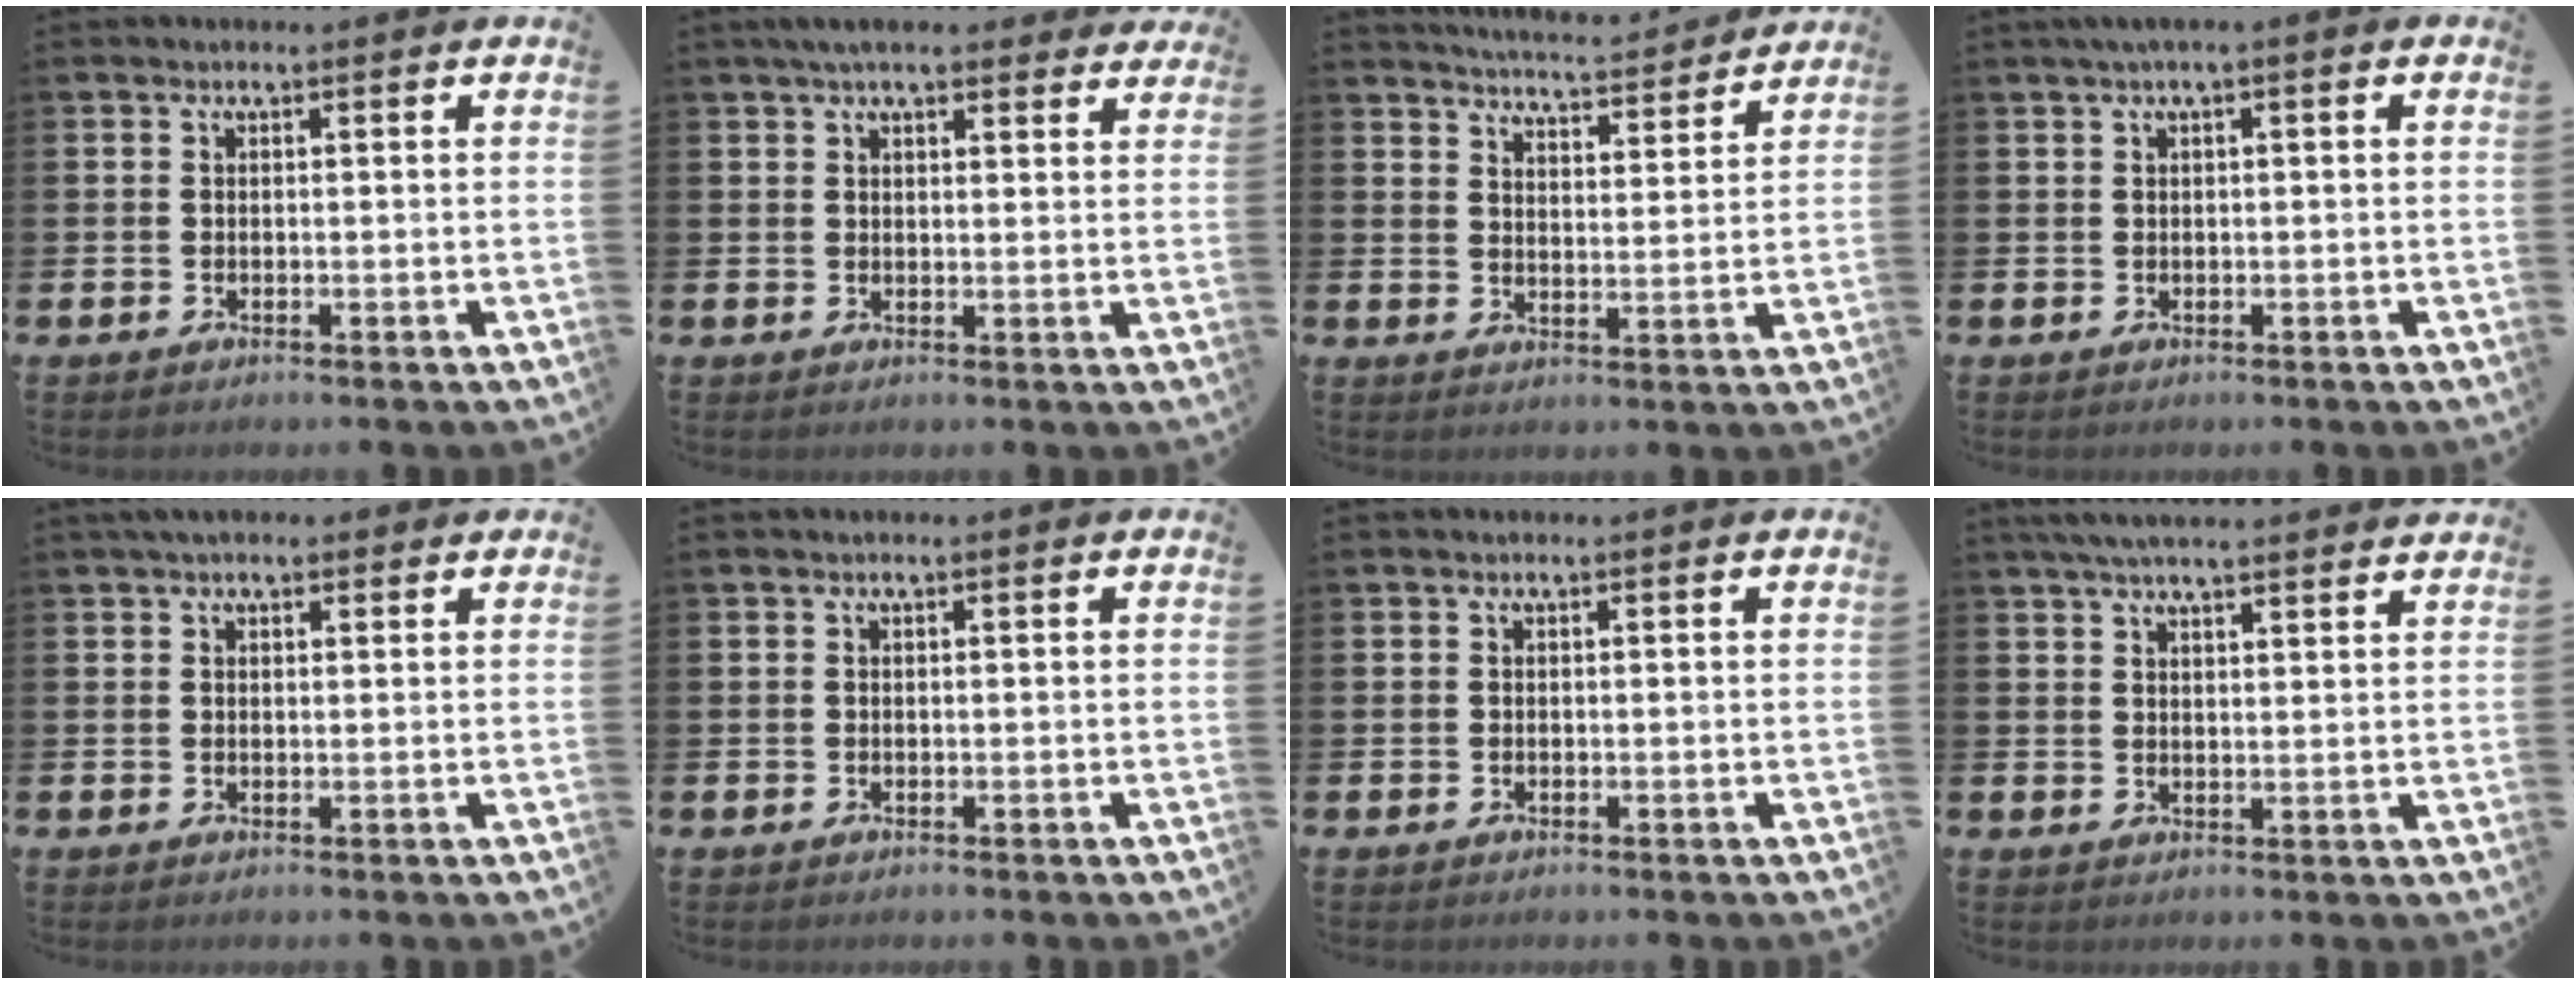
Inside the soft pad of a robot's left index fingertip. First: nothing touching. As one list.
[{"total": 4.6, "force": [4.0, 1.2, 2.0], "torque": [-0.035, -0.009, 0.071]}, {"total": 5.1, "force": [5.0, 0.1, 0.3], "torque": [-0.013, -0.041, 0.085]}, {"total": 1.3, "force": [0.2, 0.1, 1.2], "torque": [-0.019, 0.000, 0.003]}, {"total": 2.3, "force": [2.0, 1.1, 0.7], "torque": [-0.007, 0.001, 0.033]}, {"total": 0.0}, {"total": 0.0}, {"total": 4.8, "force": [4.6, 0.3, 1.5], "torque": [-0.036, -0.014, 0.083]}]